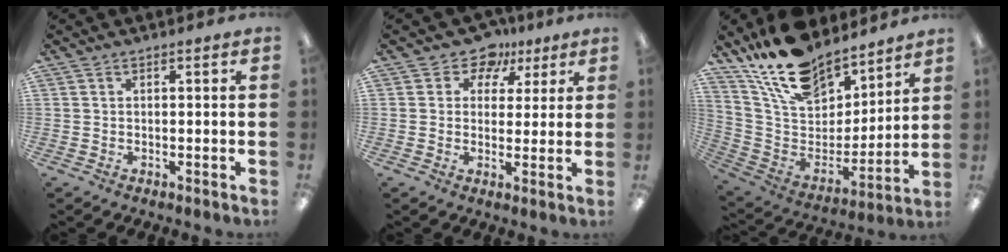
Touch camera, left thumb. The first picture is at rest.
{"total": 7.2, "force": [4.8, 5.1, 1.8], "torque": [-0.034, -0.029, 0.084]}
{"total": 19.4, "force": [15.9, 8.4, 7.2], "torque": [-0.157, -0.101, 0.290]}